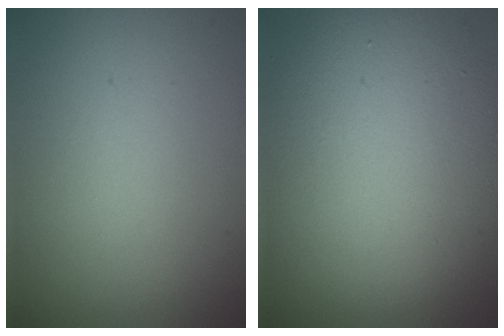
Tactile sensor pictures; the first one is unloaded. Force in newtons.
{"total": 10.8, "press": 10.8, "slide": 0.4}